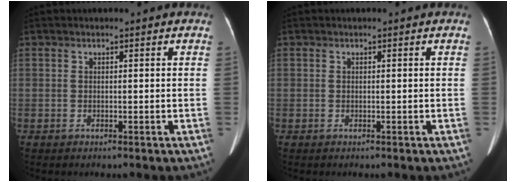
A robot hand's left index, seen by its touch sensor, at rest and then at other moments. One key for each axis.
{"total": 0.0}